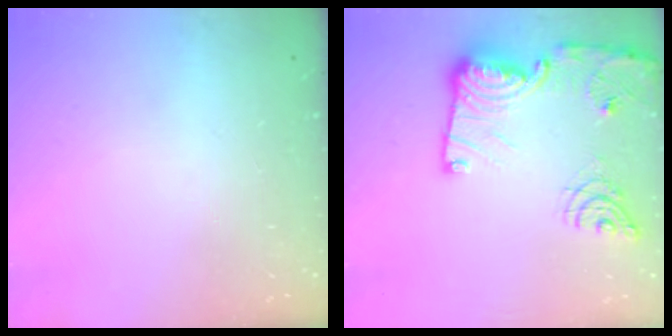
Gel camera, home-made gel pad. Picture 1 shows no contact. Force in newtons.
{"total": 19.2, "press": 19.2, "slide": 1.7}